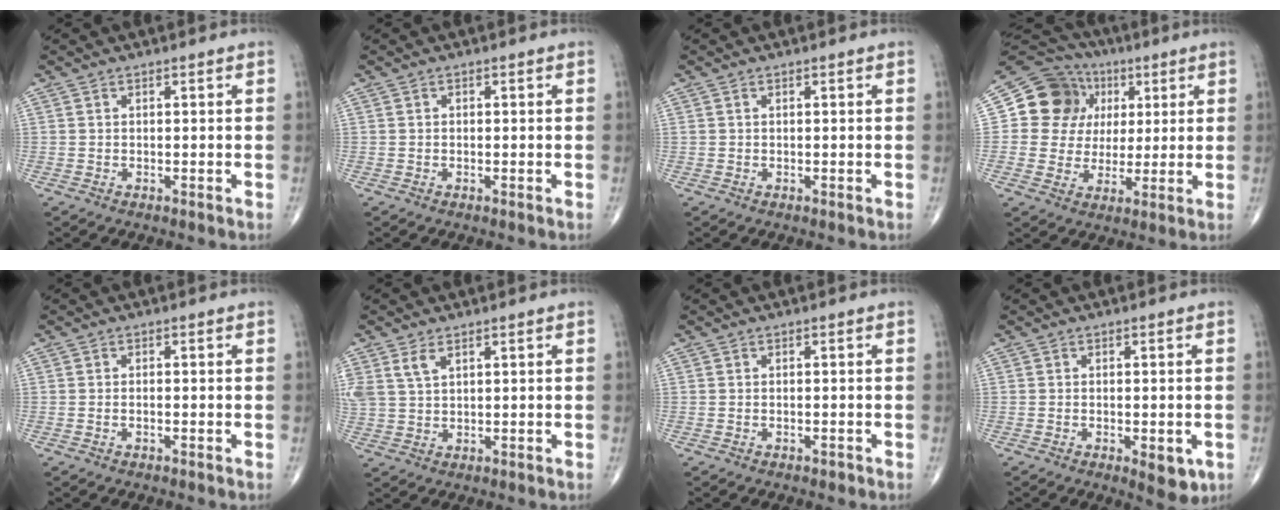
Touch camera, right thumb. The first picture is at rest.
{"total": 0.0}
{"total": 0.0}
{"total": 14.0, "force": [3.5, 12.6, 5.1], "torque": [-0.050, 0.011, 0.057]}
{"total": 0.9, "force": [-0.3, 0.4, 0.7], "torque": [-0.017, 0.007, -0.004]}
{"total": 4.5, "force": [2.5, 2.5, 2.9], "torque": [-0.063, -0.001, 0.060]}
{"total": 0.7, "force": [-0.4, 0.4, 0.4], "torque": [-0.008, 0.003, -0.005]}
{"total": 5.0, "force": [-1.6, 2.1, 4.2], "torque": [-0.043, -0.007, -0.016]}